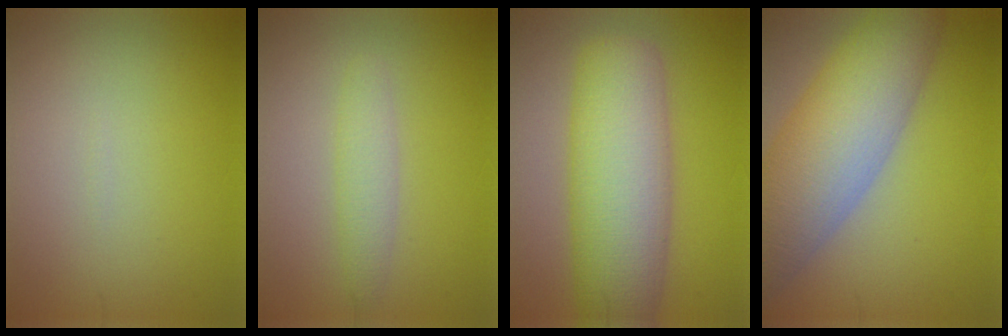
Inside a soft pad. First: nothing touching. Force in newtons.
{"total": 2.1, "press": 2.1, "slide": 0.1}
{"total": 9.8, "press": 9.8, "slide": 0.4}
{"total": 10.3, "press": 10.2, "slide": 0.6}